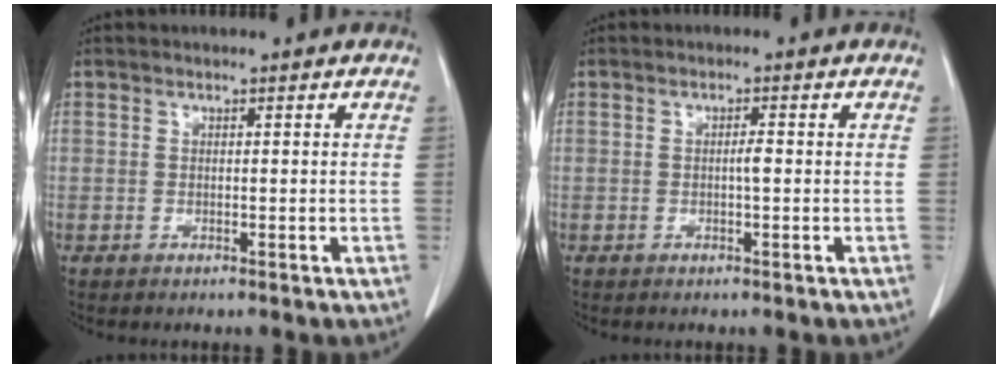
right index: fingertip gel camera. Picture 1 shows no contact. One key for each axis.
{"total": 1.3, "fx": -0.1, "fy": 0.1, "fz": 1.3, "tx": -0.023, "ty": 0.001, "tz": -0.003}